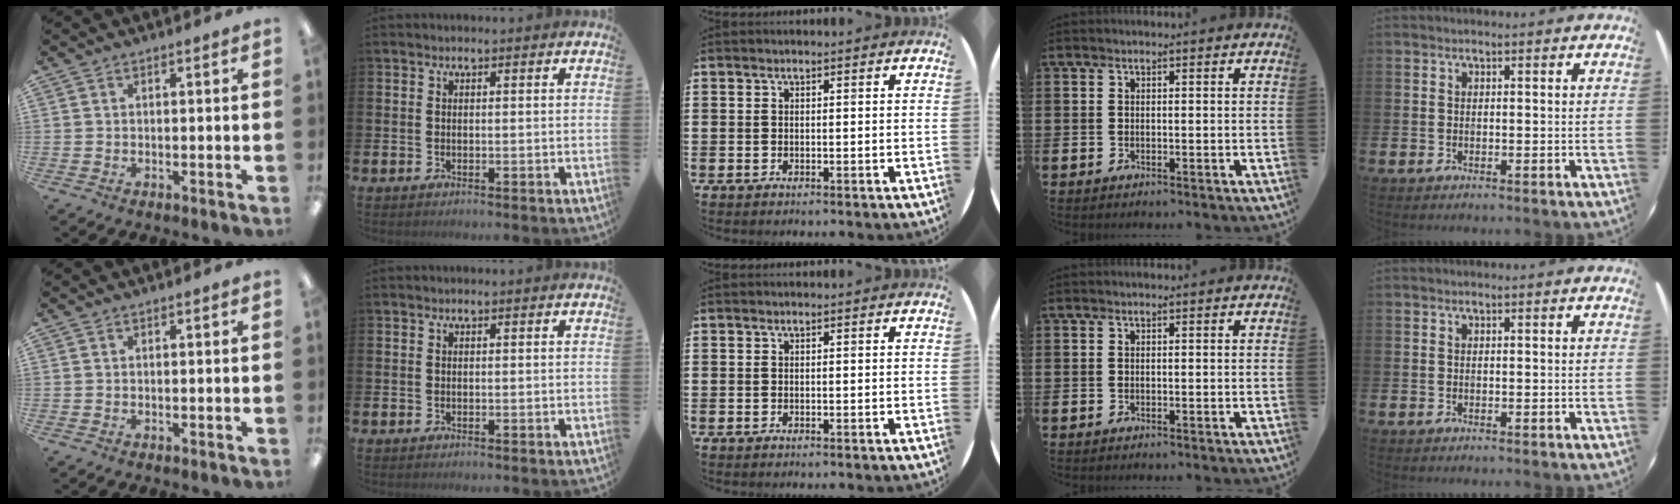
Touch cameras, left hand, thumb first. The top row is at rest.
{}